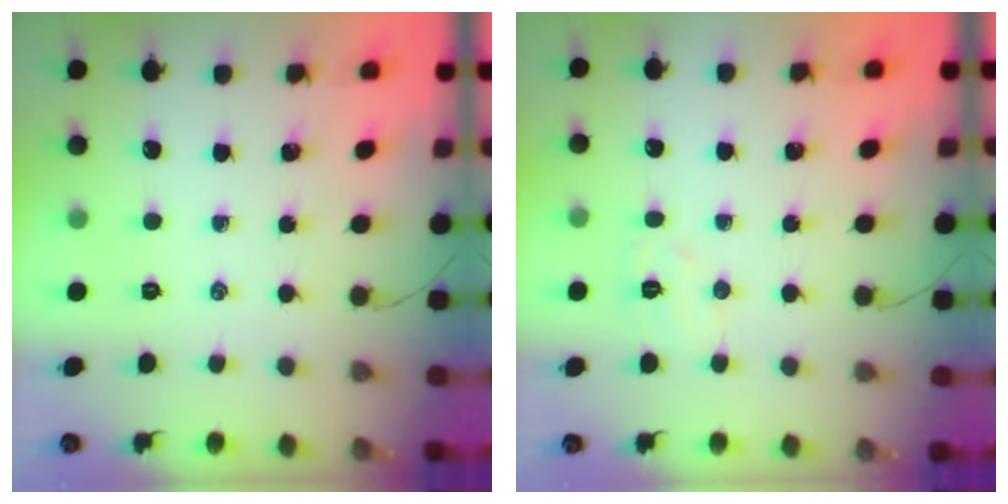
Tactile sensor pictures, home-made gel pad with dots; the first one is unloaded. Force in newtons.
{"total": 5.0, "press": 4.9, "slide": 1.0}